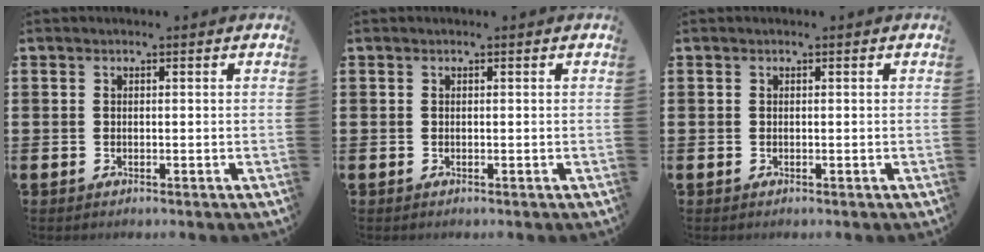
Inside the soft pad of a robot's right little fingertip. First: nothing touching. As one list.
[{"total": 0.0}, {"total": 0.0}]